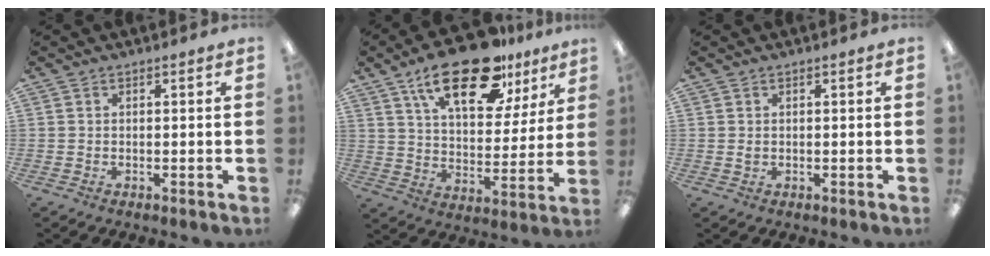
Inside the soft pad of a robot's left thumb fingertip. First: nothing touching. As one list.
[{"total": 21.3, "force": [13.9, 9.1, 13.3], "torque": [-0.209, -0.070, 0.232]}, {"total": 0.9, "force": [0.3, 0.5, 0.6], "torque": [-0.014, 0.002, 0.005]}]